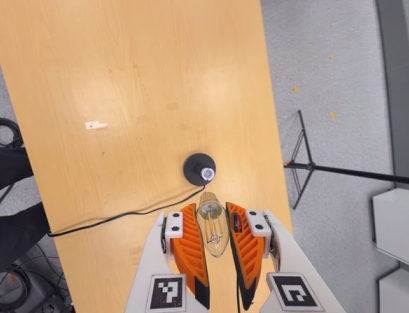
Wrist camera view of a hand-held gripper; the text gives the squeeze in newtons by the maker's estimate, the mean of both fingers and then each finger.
{"total": 20.9, "left": 24.3, "right": 17.5}